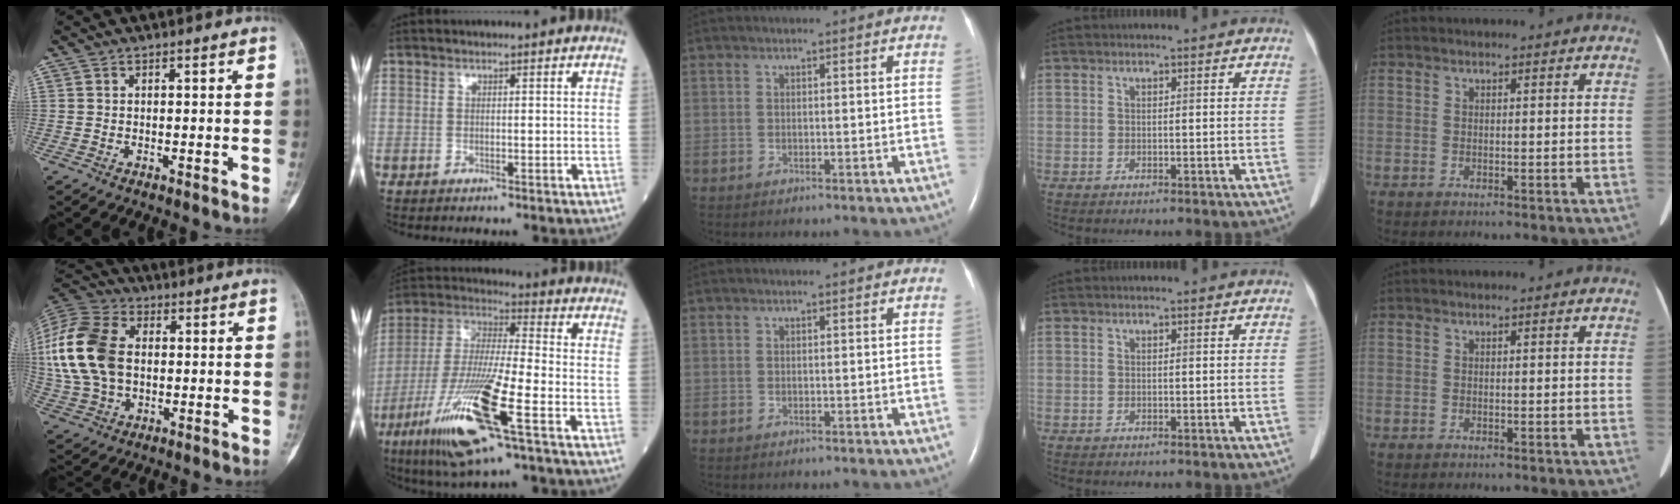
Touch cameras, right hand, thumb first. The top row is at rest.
{"thumb": {"total": 19.7, "force": [1.4, 13.3, 14.5], "torque": [-0.319, 0.011, 0.027]}, "index": {"total": 18.7, "force": [-8.7, 1.7, 16.4], "torque": [-0.360, -0.038, -0.161]}}